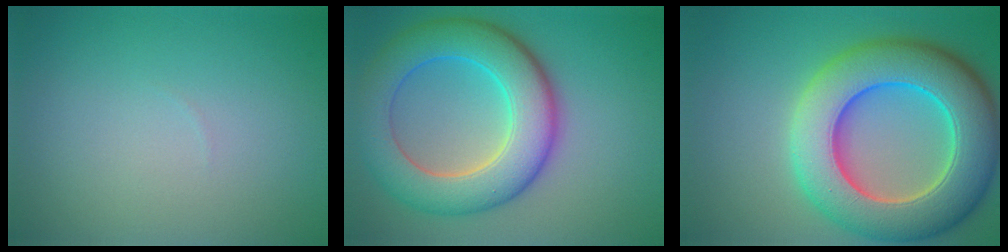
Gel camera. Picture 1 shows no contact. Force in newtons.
{"total": 9.1, "press": 9.1, "slide": 0.2}
{"total": 11.6, "press": 11.6, "slide": 0.7}